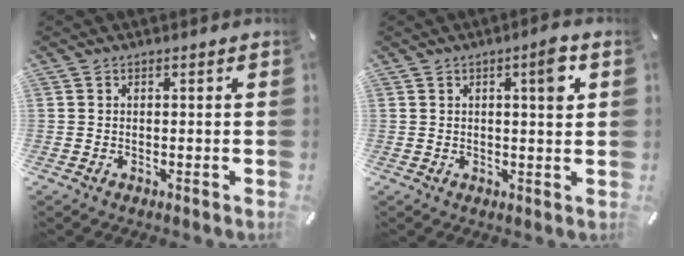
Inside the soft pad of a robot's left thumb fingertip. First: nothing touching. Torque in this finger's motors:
{"motor_torque": [1.00, 1.00, 0.56, -0.63, 0.08]}